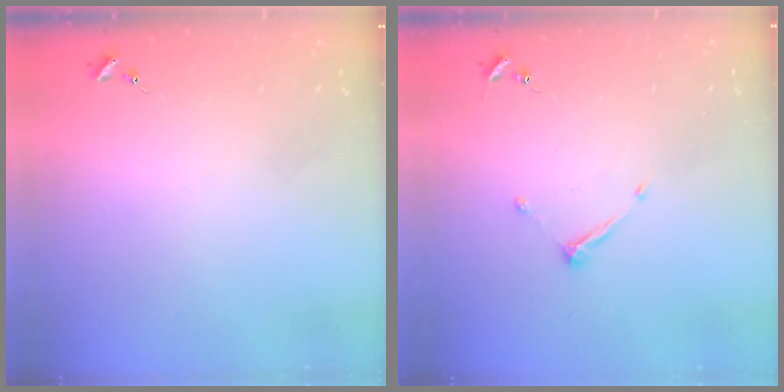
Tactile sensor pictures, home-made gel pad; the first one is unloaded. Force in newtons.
{"total": 6.7, "press": 6.7, "slide": 0.3}